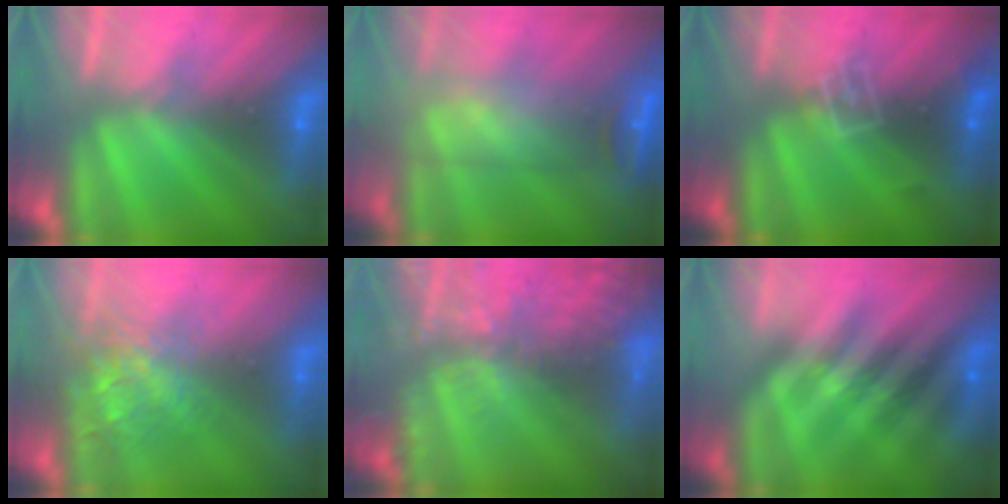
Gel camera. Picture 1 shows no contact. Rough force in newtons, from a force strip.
{"total": 5.7}
{"total": 2.8}
{"total": 3.5}
{"total": 8.1}
{"total": 2.3}